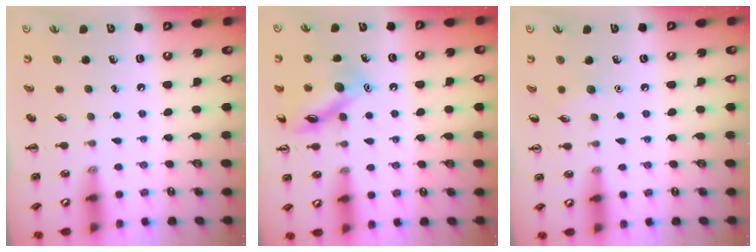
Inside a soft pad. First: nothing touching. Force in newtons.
{"total": 13.1, "press": 13.0, "slide": 1.1}
{"total": 4.6, "press": 4.4, "slide": 1.3}